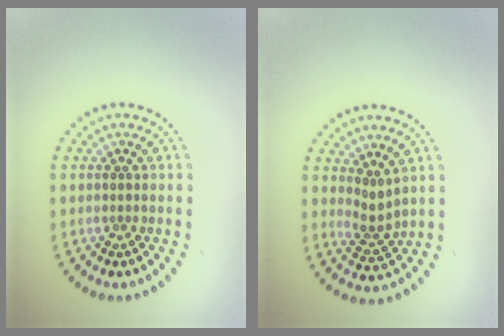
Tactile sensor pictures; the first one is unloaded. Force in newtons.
{"total": 2.0, "press": 1.4, "slide": 1.5}